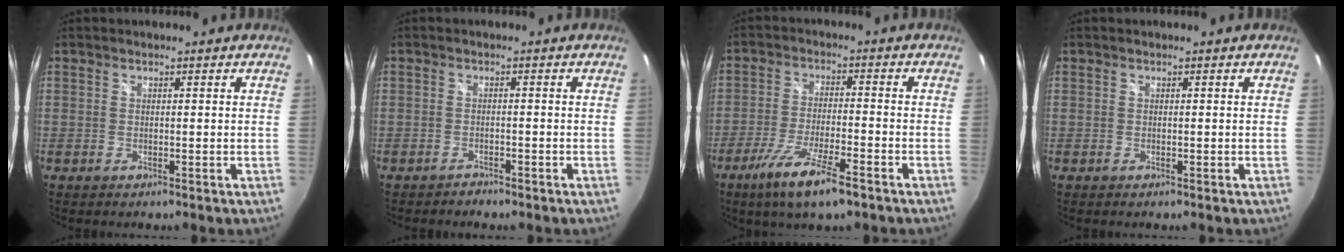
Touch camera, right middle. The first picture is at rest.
{"total": 1.9, "force": [-1.7, 0.7, 0.5], "torque": [-0.014, -0.006, -0.027]}
{"total": 11.2, "force": [-7.1, 1.8, 8.4], "torque": [-0.179, -0.027, -0.129]}
{"total": 0.0}